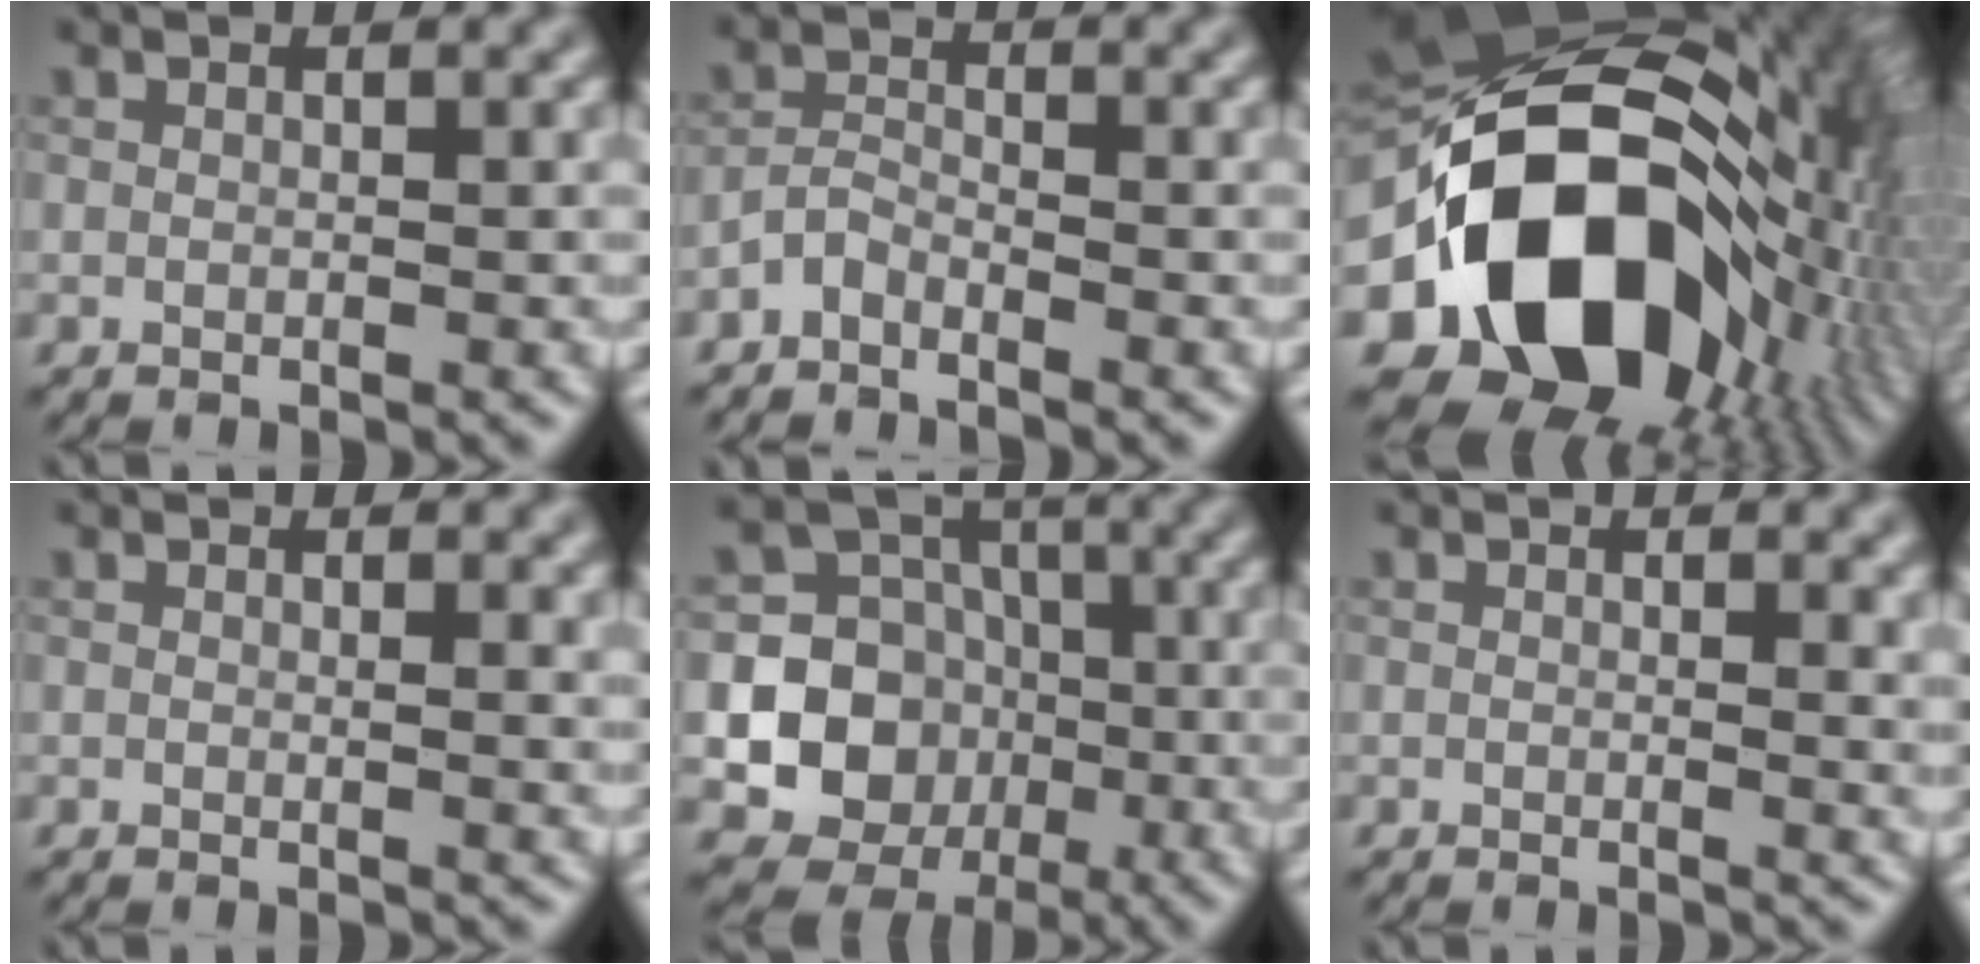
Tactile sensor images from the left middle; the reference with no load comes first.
{"total": 1.7, "force": [-1.4, 0.5, 0.7], "torque": [-0.014, 0.007, -0.033]}
{"total": 20.5, "force": [-2.6, 14.8, 13.9], "torque": [-0.281, -0.033, -0.030]}
{"total": 1.5, "force": [0.4, 0.5, 1.3], "torque": [-0.012, -0.003, 0.005]}
{"total": 10.0, "force": [-2.1, 9.3, 3.1], "torque": [-0.042, -0.003, -0.063]}
{"total": 2.1, "force": [0.3, 0.8, 1.9], "torque": [-0.019, -0.005, 0.007]}